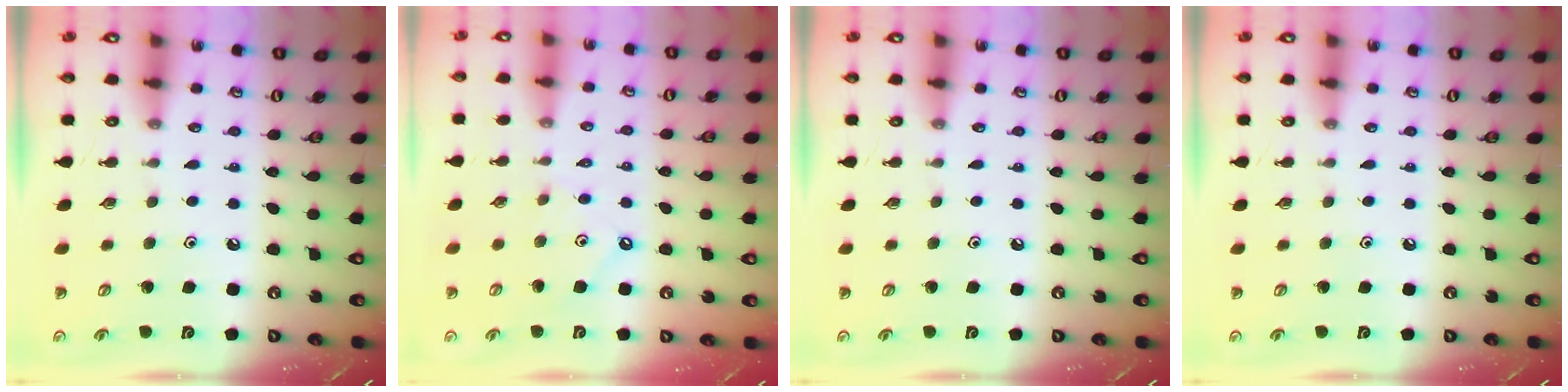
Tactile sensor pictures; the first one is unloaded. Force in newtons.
{"total": 1.7, "press": 1.7, "slide": 0.3}
{"total": 0.0}
{"total": 0.0}